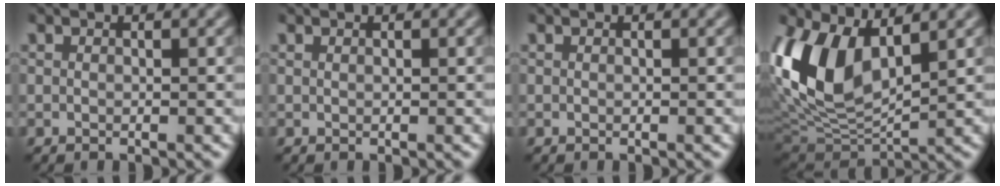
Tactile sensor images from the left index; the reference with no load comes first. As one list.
[{"total": 0.0}, {"total": 0.0}, {"total": 9.5, "force": [2.5, 5.3, 7.5], "torque": [-0.174, -0.008, 0.055]}]